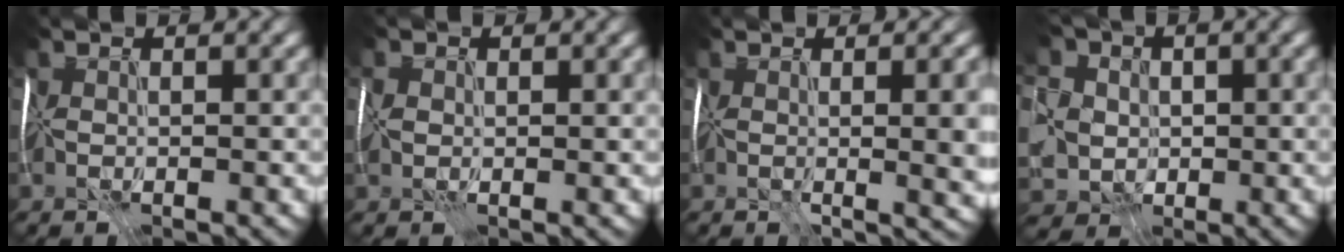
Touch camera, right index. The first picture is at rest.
{"total": 0.8, "force": [0.2, 0.7, 0.4], "torque": [-0.012, 0.005, 0.004]}
{"total": 6.8, "force": [-0.2, 2.2, 6.4], "torque": [-0.076, -0.022, 0.021]}
{"total": 6.4, "force": [0.8, 5.7, 2.9], "torque": [-0.066, 0.022, -0.016]}